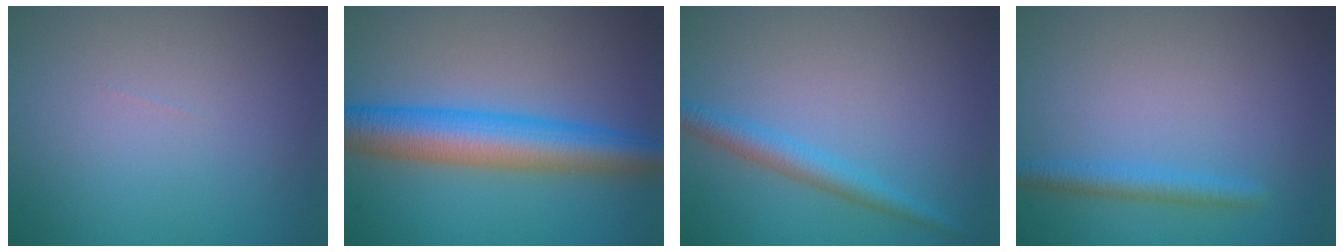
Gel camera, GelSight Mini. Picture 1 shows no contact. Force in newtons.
{"total": 7.2, "press": 7.2, "slide": 0.2}
{"total": 2.5, "press": 2.5, "slide": 0.1}
{"total": 2.0, "press": 2.0, "slide": 0.1}